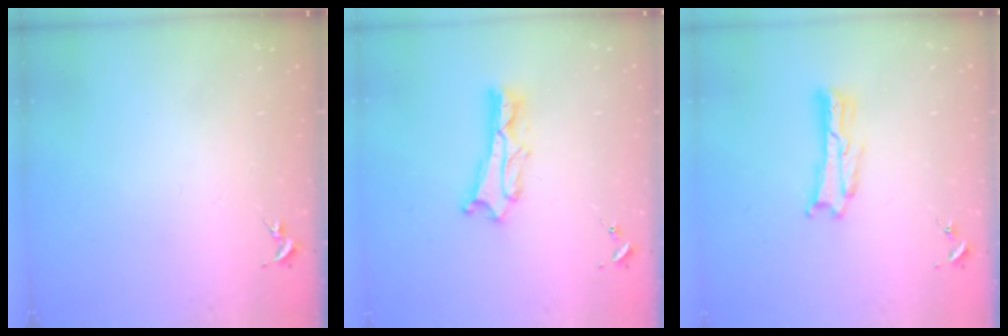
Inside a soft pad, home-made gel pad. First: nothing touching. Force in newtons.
{"total": 3.8, "press": 3.8, "slide": 0.4}
{"total": 1.0, "press": 1.0, "slide": 0.2}